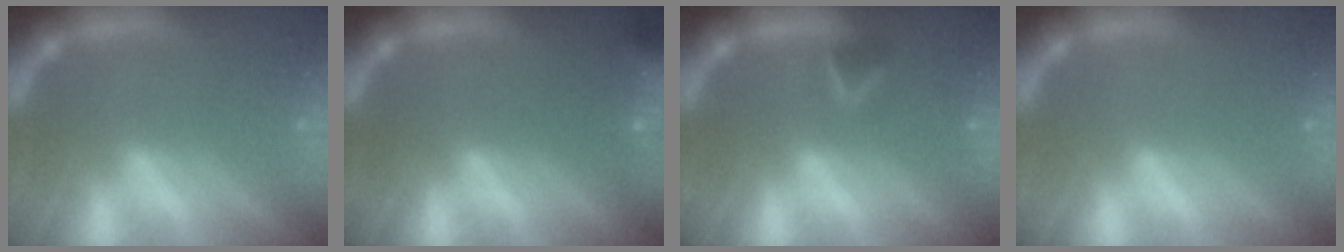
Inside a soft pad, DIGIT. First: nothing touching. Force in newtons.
{"total": 5.9}
{"total": 1.9}
{"total": 0.0}